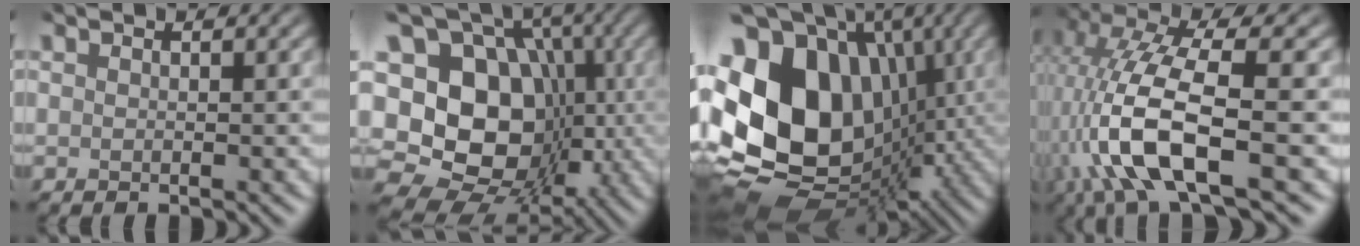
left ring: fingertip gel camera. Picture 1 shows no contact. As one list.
[{"total": 14.0, "force": [-3.2, 11.2, 7.7], "torque": [-0.135, -0.014, -0.038]}, {"total": 15.6, "force": [-2.7, 12.6, 8.8], "torque": [-0.212, -0.024, -0.012]}, {"total": 8.3, "force": [-4.8, 1.6, 6.6], "torque": [-0.167, -0.015, -0.061]}]